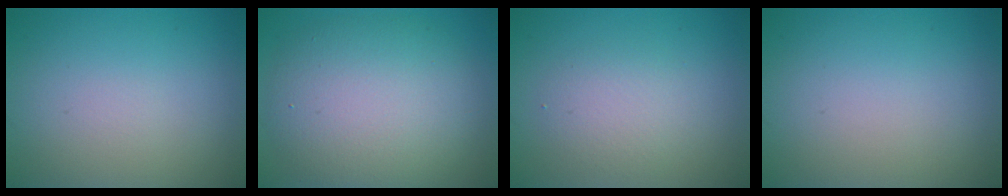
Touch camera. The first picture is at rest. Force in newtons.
{"total": 8.7, "press": 8.7, "slide": 0.3}
{"total": 2.3, "press": 2.3, "slide": 0.0}
{"total": 0.0}